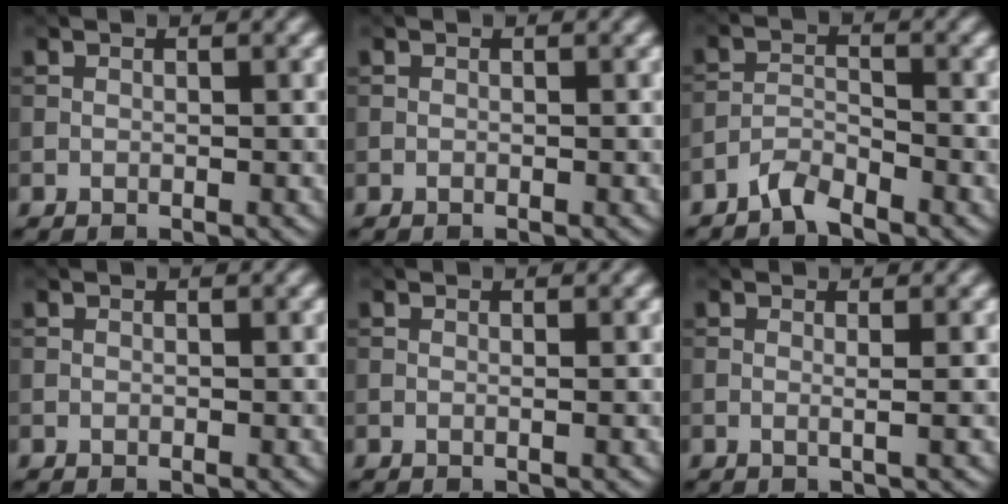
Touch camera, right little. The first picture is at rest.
{"total": 0.0}
{"total": 2.6, "force": [-2.4, 0.3, 0.9], "torque": [-0.019, 0.004, -0.053]}
{"total": 0.0}
{"total": 0.5, "force": [0.0, 0.2, 0.5], "torque": [-0.003, 0.000, -0.003]}
{"total": 1.2, "force": [0.0, 0.3, 1.1], "torque": [-0.017, 0.000, -0.007]}